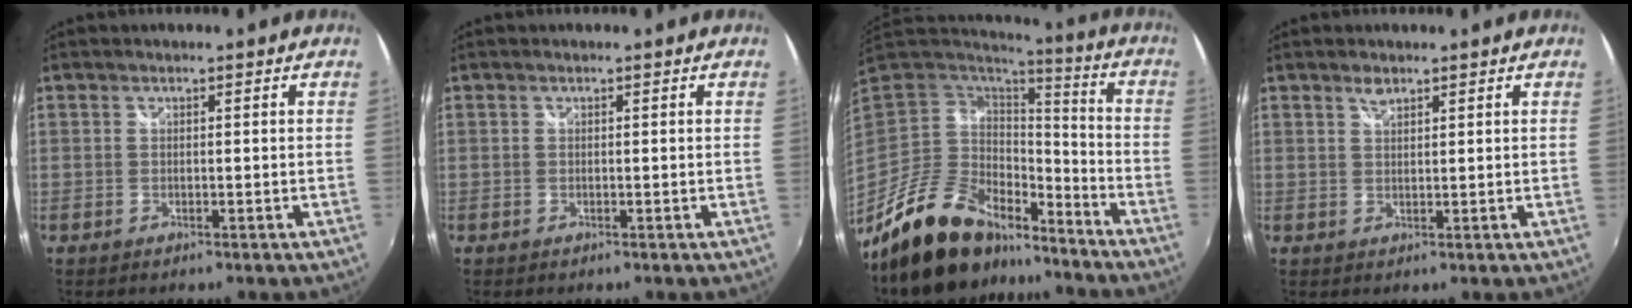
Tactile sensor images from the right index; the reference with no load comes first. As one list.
[{"total": 0.0}, {"total": 20.3, "force": [-15.3, 9.0, 9.9], "torque": [-0.203, -0.003, -0.253]}, {"total": 1.7, "force": [1.3, 0.7, 0.9], "torque": [-0.013, 0.003, 0.023]}]